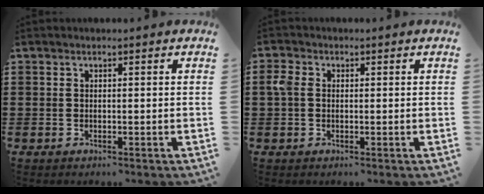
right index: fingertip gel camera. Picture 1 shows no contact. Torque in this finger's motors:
{"motor_torque": [0.53, -0.32, 0.14, 0.07]}